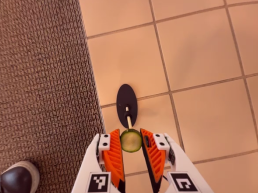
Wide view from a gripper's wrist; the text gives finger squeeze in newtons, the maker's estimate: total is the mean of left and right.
{"total": 6.8, "left": 6.6, "right": 7.1}